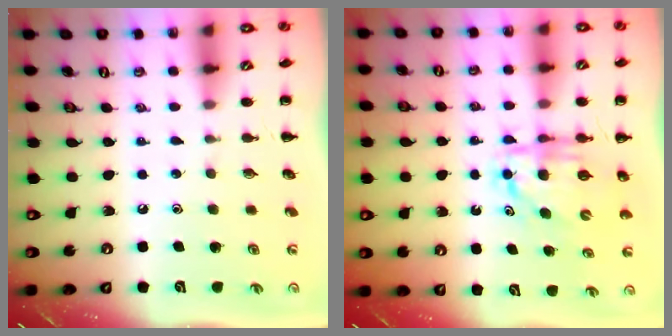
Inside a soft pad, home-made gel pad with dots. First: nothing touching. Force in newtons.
{"total": 6.7, "press": 6.6, "slide": 1.0}